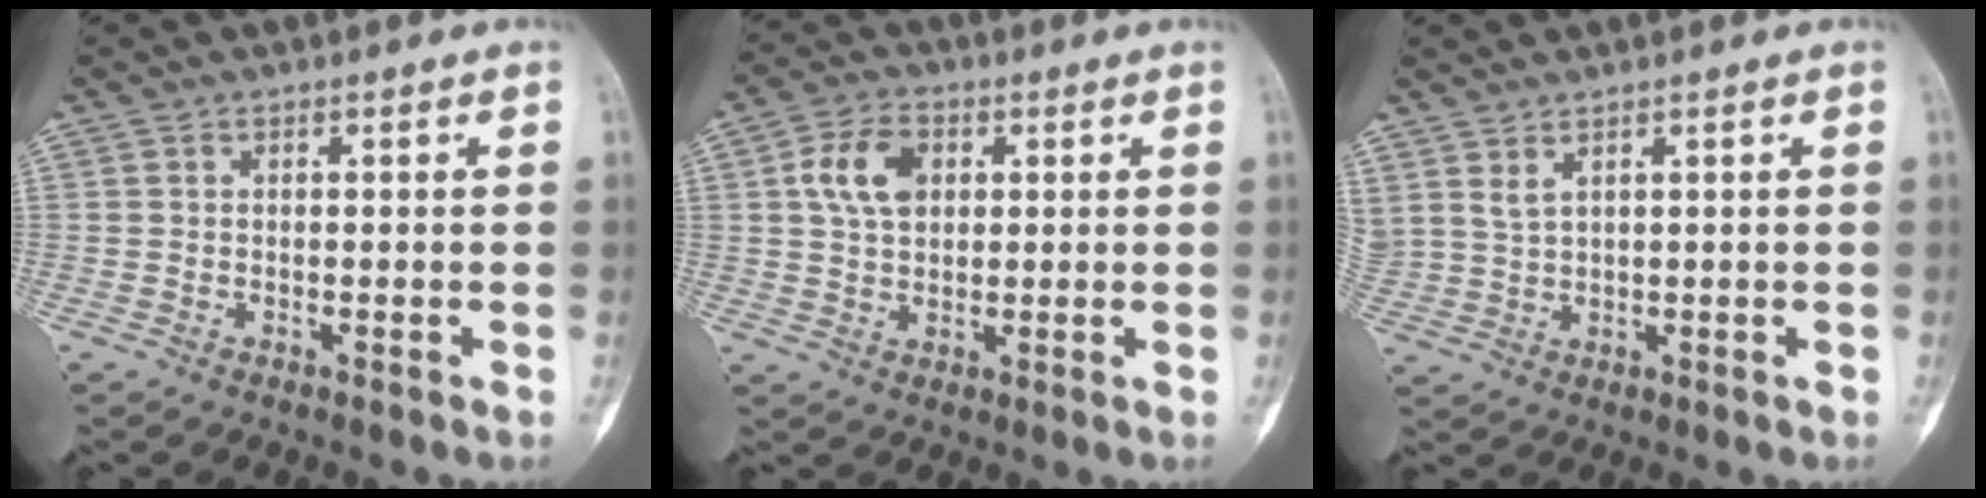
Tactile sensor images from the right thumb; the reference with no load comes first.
{"total": 7.9, "force": [2.0, 5.4, 5.4], "torque": [-0.085, 0.003, 0.034]}
{"total": 3.2, "force": [2.4, 0.9, 1.8], "torque": [-0.041, -0.014, 0.058]}